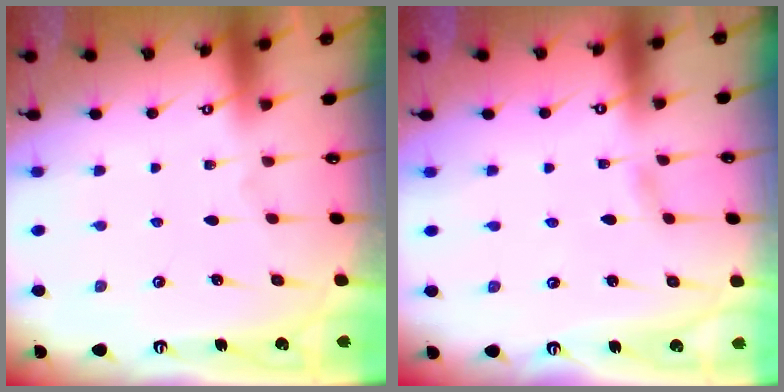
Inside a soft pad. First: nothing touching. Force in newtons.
{"total": 2.1, "press": 2.1, "slide": 0.2}